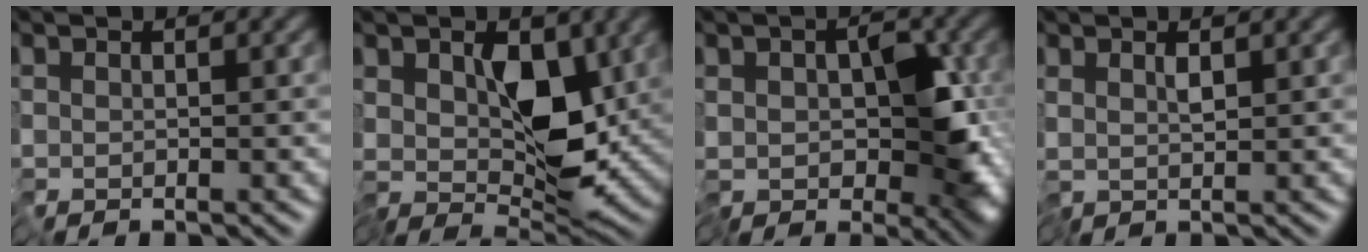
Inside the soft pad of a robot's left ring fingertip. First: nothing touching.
{"total": 6.9, "force": [0.9, 3.6, 5.8], "torque": [-0.093, -0.015, 0.012]}
{"total": 8.4, "force": [-2.2, 4.6, 6.6], "torque": [-0.092, -0.010, -0.047]}
{"total": 1.2, "force": [0.5, -0.1, 1.1], "torque": [-0.022, -0.002, 0.012]}